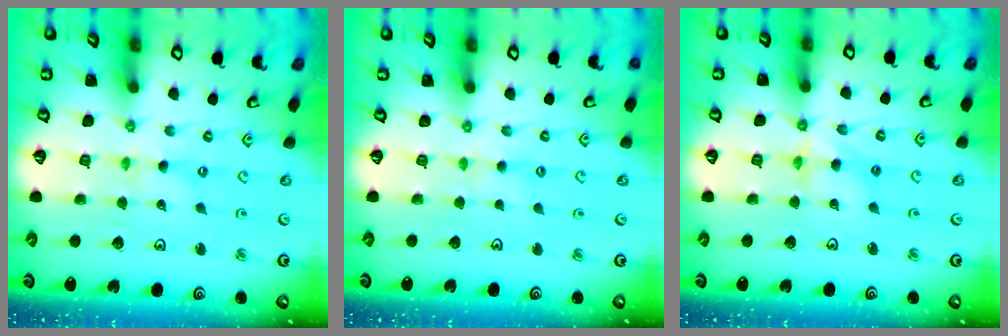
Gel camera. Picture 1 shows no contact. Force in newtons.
{"total": 2.8, "press": 2.8, "slide": 0.5}
{"total": 6.9, "press": 6.9, "slide": 0.5}